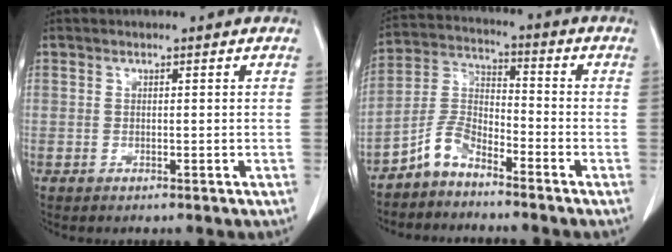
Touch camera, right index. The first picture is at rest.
{"total": 6.0, "force": [-4.8, 2.2, 2.9], "torque": [-0.066, 0.008, -0.105]}